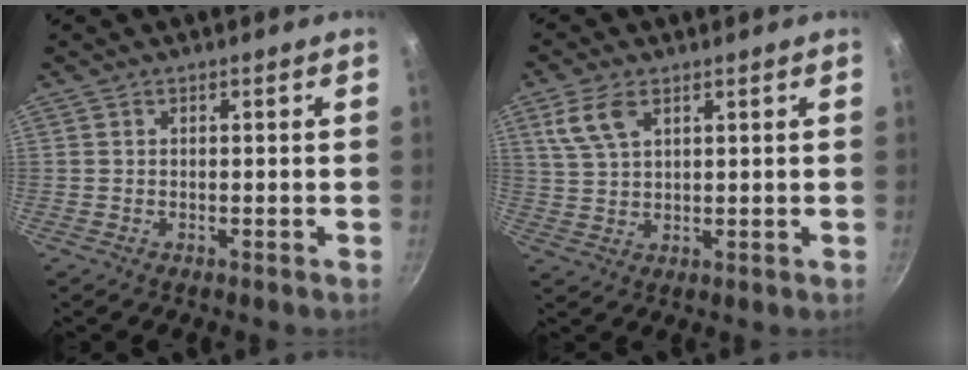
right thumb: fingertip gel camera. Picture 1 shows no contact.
{"total": 6.4, "force": [3.1, 3.4, 4.5], "torque": [-0.089, -0.002, 0.065]}